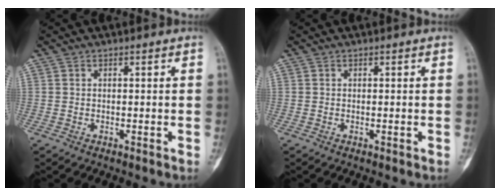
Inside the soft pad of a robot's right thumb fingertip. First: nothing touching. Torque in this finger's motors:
{"motor_torque": [0.29, 0.02, -0.14, 0.04, 0.03]}